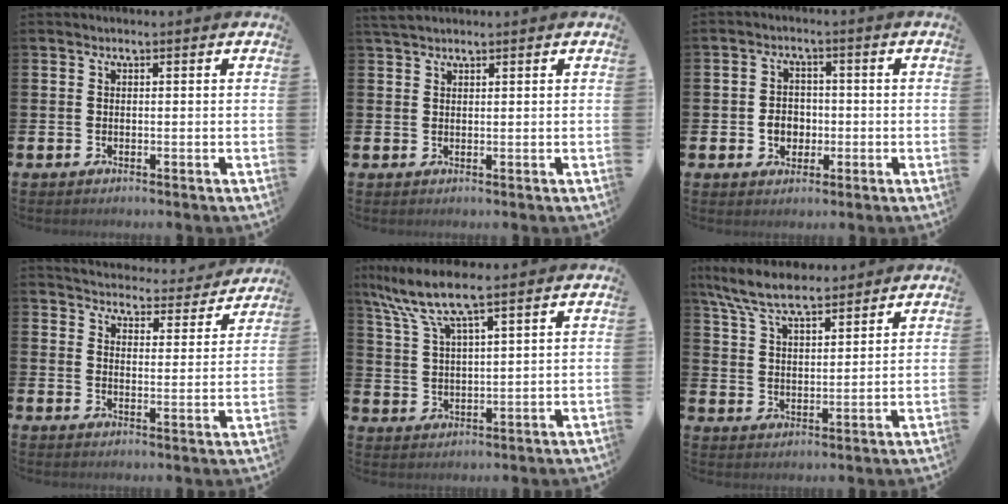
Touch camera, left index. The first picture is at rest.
{"total": 1.9, "force": [1.7, 0.5, 0.5], "torque": [-0.010, 0.002, 0.032]}
{"total": 3.5, "force": [-0.8, 2.9, 1.8], "torque": [-0.025, 0.000, -0.022]}
{"total": 4.5, "force": [4.4, 0.7, 0.1], "torque": [-0.013, -0.042, 0.072]}
{"total": 7.9, "force": [6.2, 0.9, 4.7], "torque": [-0.114, -0.015, 0.110]}
{"total": 8.2, "force": [7.4, 1.9, 3.0], "torque": [-0.091, -0.024, 0.137]}